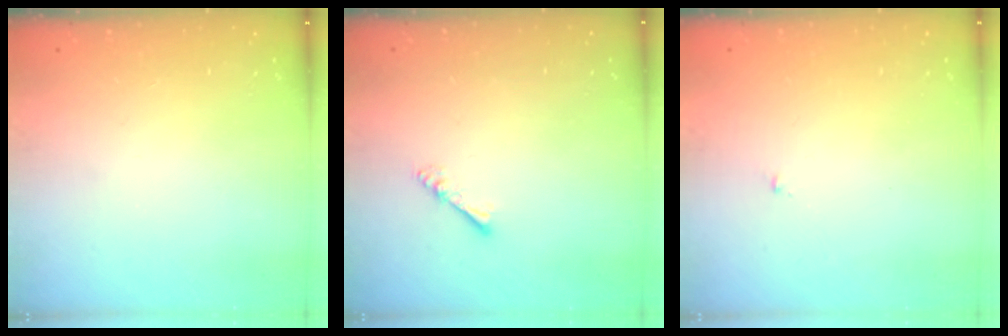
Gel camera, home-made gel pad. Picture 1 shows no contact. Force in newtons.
{"total": 2.9, "press": 2.8, "slide": 0.4}
{"total": 0.6, "press": 0.6, "slide": 0.2}